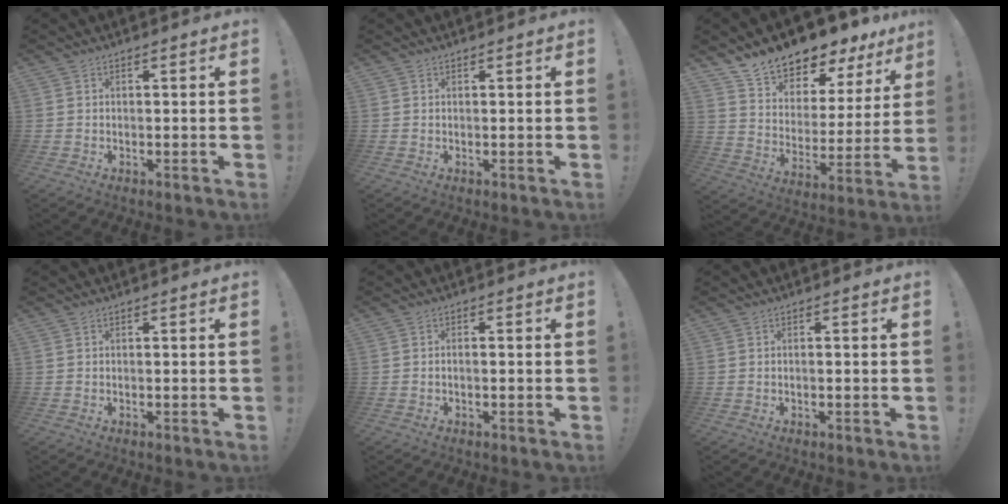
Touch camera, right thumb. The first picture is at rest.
{"total": 0.5, "force": [0.5, 0.1, -0.3], "torque": [0.013, -0.004, 0.008]}
{"total": 10.6, "force": [9.9, 3.3, 2.0], "torque": [-0.058, -0.089, 0.179]}
{"total": 0.0}
{"total": 1.1, "force": [-0.7, 0.2, 0.7], "torque": [-0.017, 0.003, -0.012]}
{"total": 0.8, "force": [-0.4, -0.1, 0.7], "torque": [-0.014, -0.001, -0.007]}